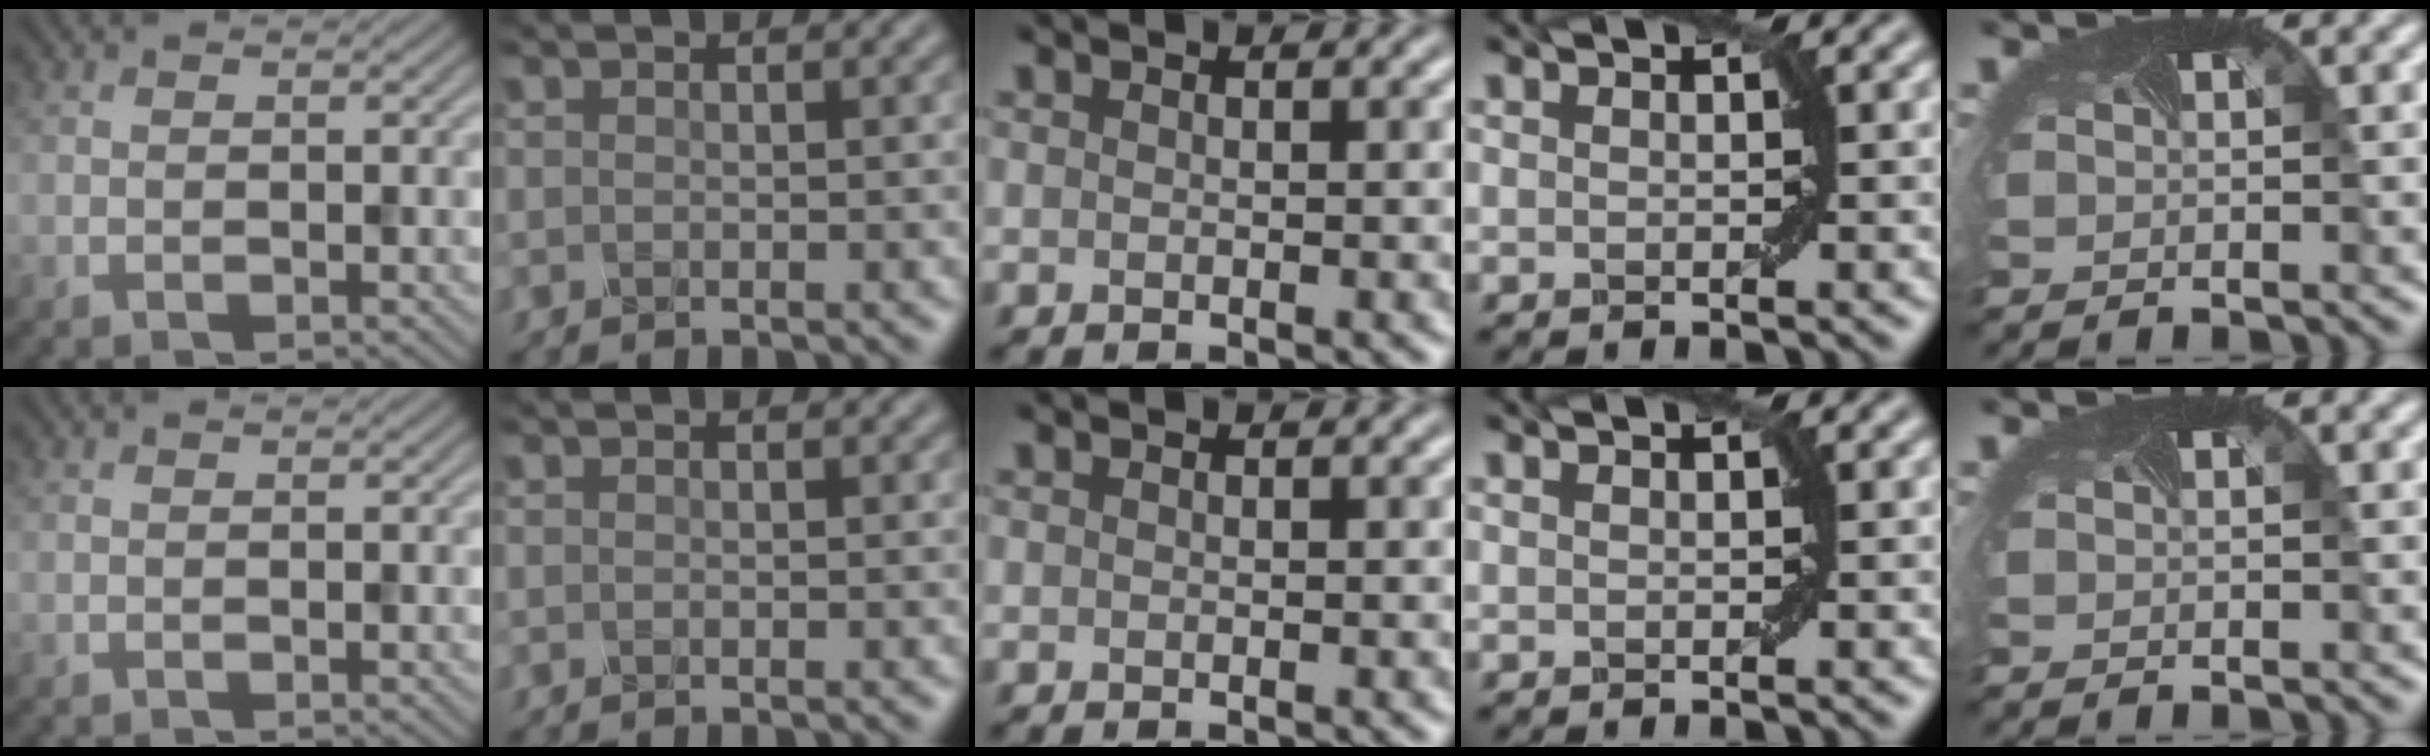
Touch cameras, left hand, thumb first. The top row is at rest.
{}